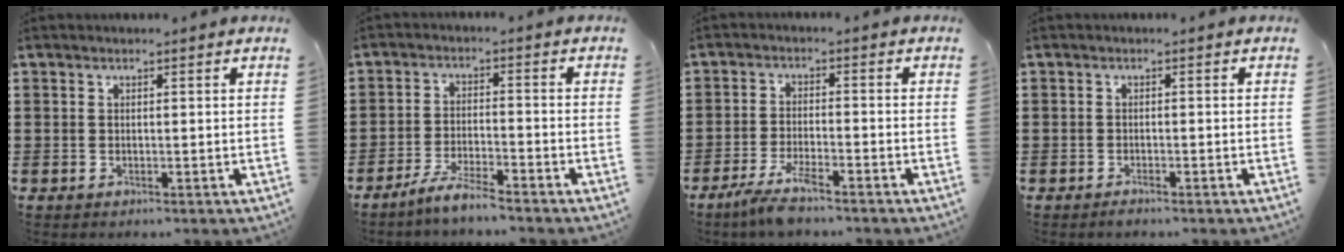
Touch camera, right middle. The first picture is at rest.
{"total": 4.7, "force": [-4.2, 0.1, 2.1], "torque": [-0.049, -0.005, -0.083]}
{"total": 4.9, "force": [-3.7, 0.3, 3.2], "torque": [-0.080, -0.017, -0.073]}
{"total": 0.8, "force": [-0.7, 0.1, 0.3], "torque": [-0.009, -0.005, -0.012]}